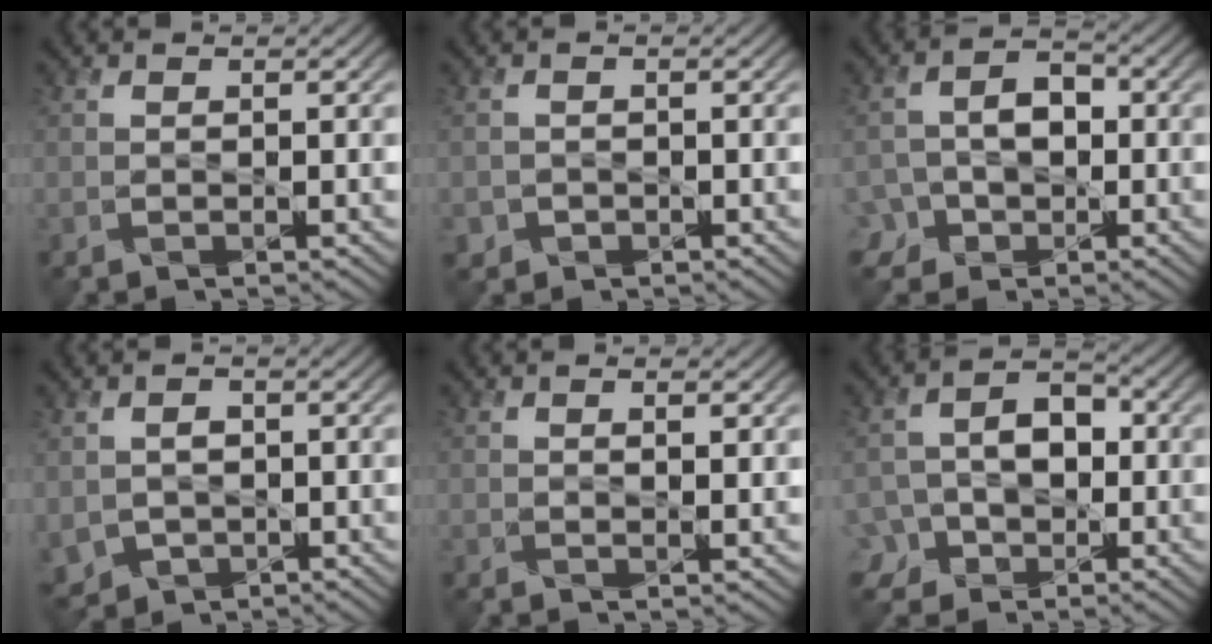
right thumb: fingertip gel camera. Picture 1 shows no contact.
{"total": 1.3, "force": [-0.8, 1.0, -0.4], "torque": [0.012, -0.004, -0.016]}
{"total": 6.0, "force": [-2.0, 4.8, 2.8], "torque": [-0.036, 0.004, -0.041]}
{"total": 3.1, "force": [-0.4, 2.7, 1.4], "torque": [-0.045, -0.008, -0.004]}
{"total": 1.1, "force": [0.5, 0.2, 0.9], "torque": [-0.014, 0.000, 0.011]}
{"total": 7.0, "force": [-2.2, 5.6, 3.5], "torque": [-0.047, 0.005, -0.047]}